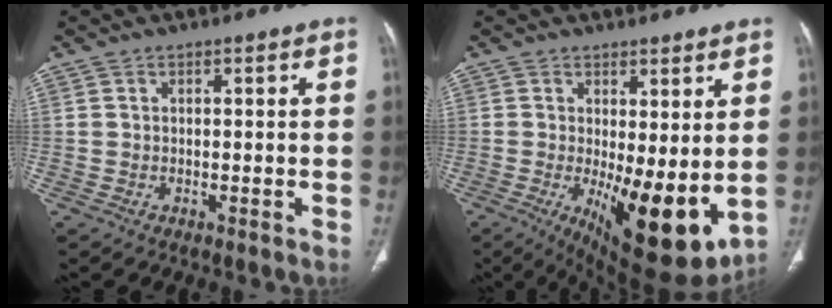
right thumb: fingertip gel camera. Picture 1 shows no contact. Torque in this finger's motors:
{"motor_torque": [2.61, 2.40, 1.24, 0.58, 0.41]}